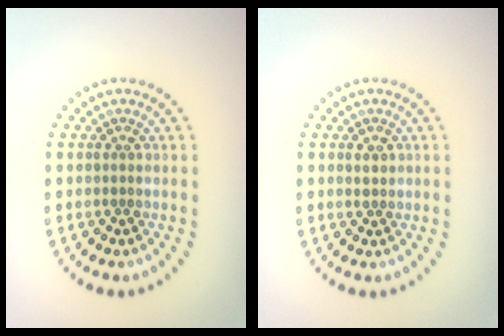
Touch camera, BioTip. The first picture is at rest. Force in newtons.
{"total": 1.1, "press": 1.0, "slide": 0.5}